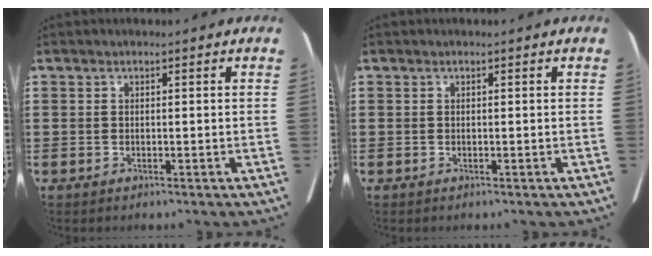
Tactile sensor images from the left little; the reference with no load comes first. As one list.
[{"total": 0.0}]